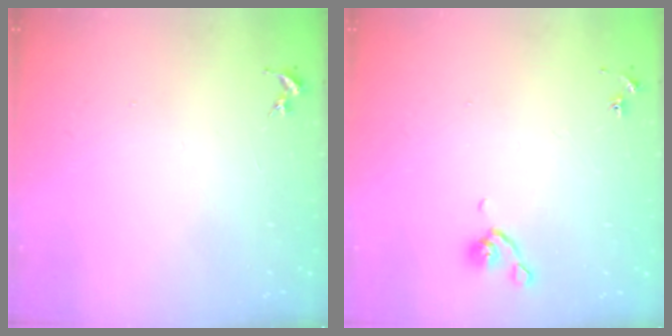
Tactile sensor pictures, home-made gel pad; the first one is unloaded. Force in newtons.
{"total": 4.8, "press": 4.6, "slide": 1.0}